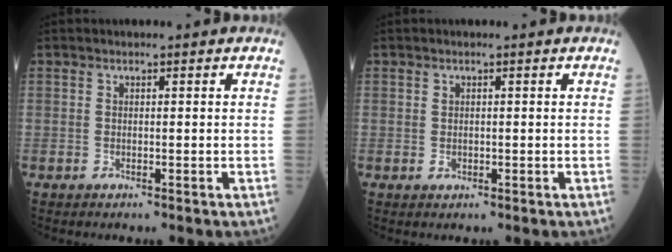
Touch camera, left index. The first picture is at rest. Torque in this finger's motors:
{"motor_torque": [-0.08, -0.09, -0.19, -0.10]}